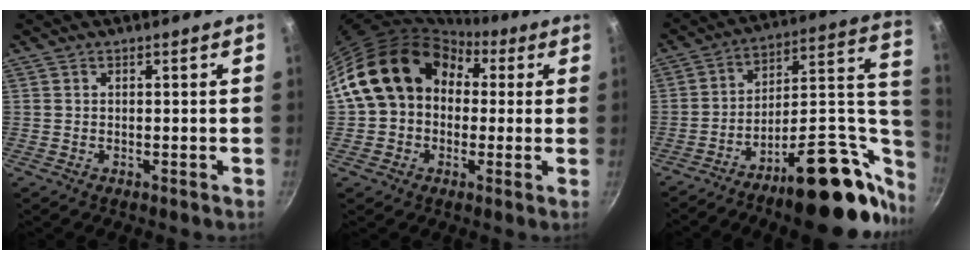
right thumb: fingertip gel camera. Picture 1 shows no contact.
{"total": 16.2, "force": [2.9, 12.9, 9.3], "torque": [-0.127, 0.043, 0.039]}
{"total": 26.8, "force": [-10.3, 12.0, 21.7], "torque": [-0.251, 0.072, -0.153]}